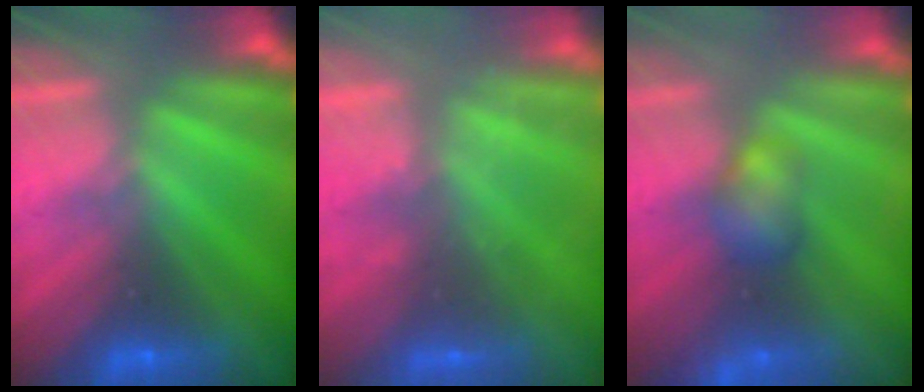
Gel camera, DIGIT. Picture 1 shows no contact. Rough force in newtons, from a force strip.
{"total": 2.3}
{"total": 3.0}